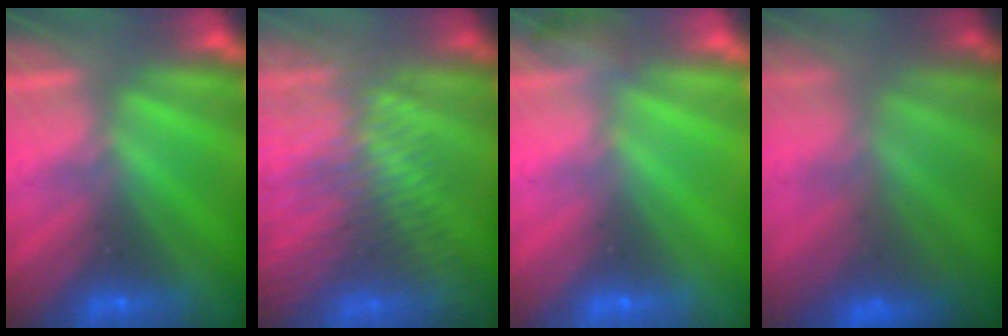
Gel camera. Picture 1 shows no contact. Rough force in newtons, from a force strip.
{"total": 9.1}
{"total": 2.8}
{"total": 3.5}